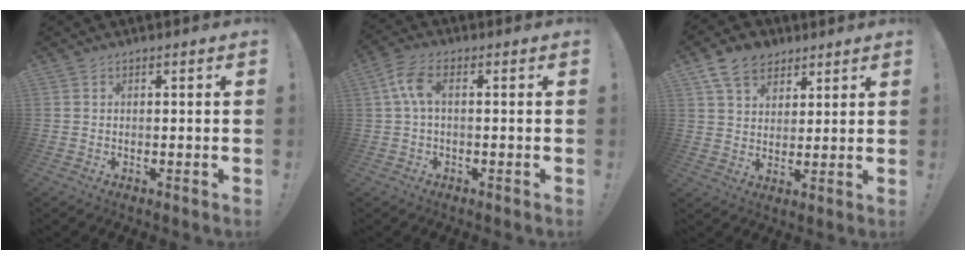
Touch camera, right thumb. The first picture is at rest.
{"total": 6.6, "force": [0.8, 2.8, 5.9], "torque": [-0.122, 0.002, 0.016]}
{"total": 10.3, "force": [6.2, 7.2, 4.0], "torque": [-0.065, -0.027, 0.122]}